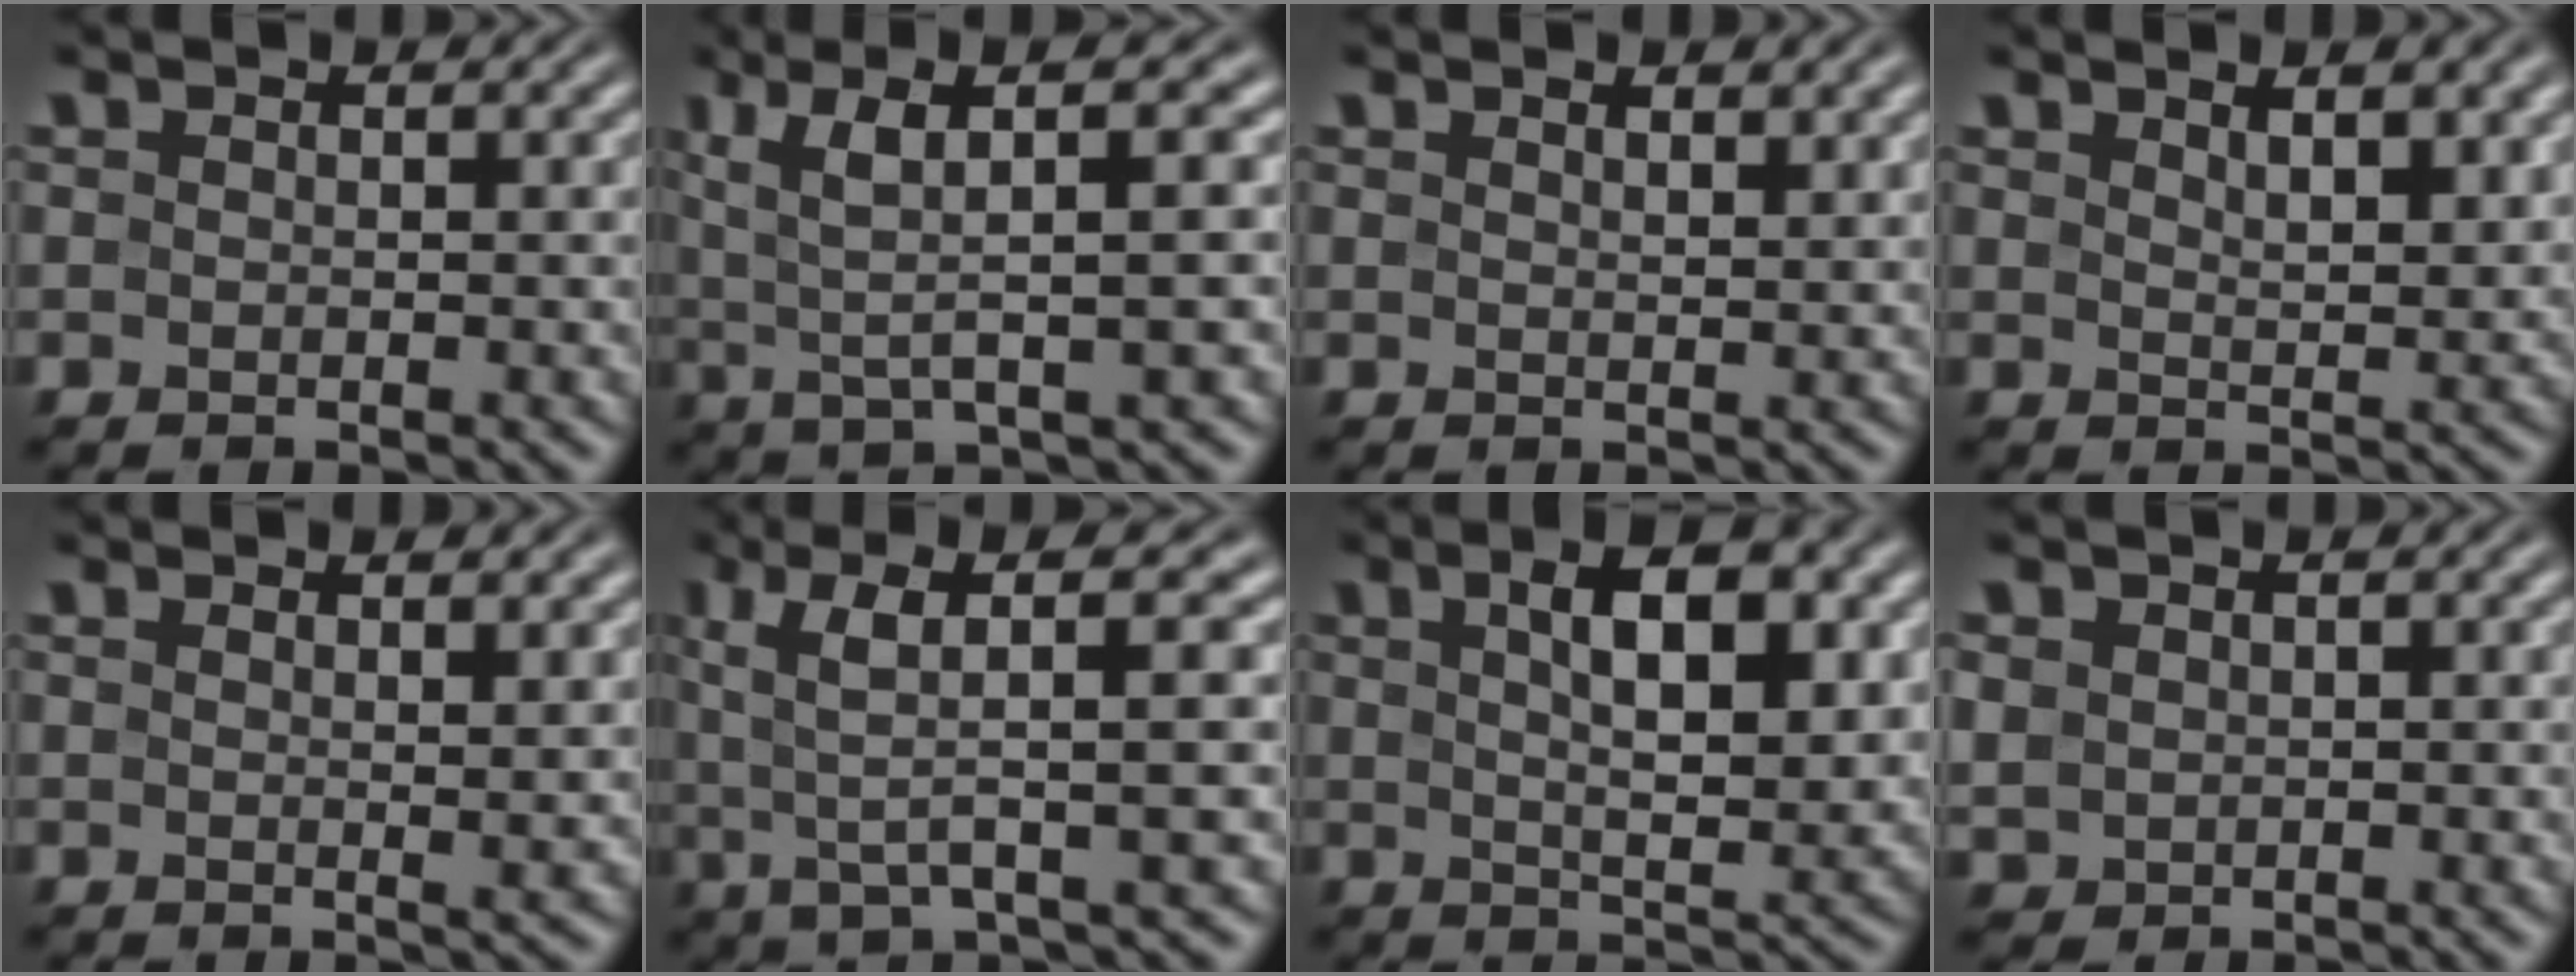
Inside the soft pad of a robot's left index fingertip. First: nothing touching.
{"total": 7.2, "force": [2.6, 1.6, 6.5], "torque": [-0.114, 0.015, 0.050]}
{"total": 1.6, "force": [1.2, 0.4, 1.0], "torque": [-0.015, -0.001, 0.022]}
{"total": 3.6, "force": [2.1, 1.2, 2.7], "torque": [-0.044, -0.005, 0.041]}
{"total": 2.8, "force": [1.3, 0.7, 2.4], "torque": [-0.028, 0.000, 0.015]}
{"total": 7.4, "force": [2.5, 1.6, 6.7], "torque": [-0.117, 0.016, 0.045]}
{"total": 7.1, "force": [2.3, 2.6, 6.2], "torque": [-0.095, 0.002, 0.038]}
{"total": 1.6, "force": [0.5, 1.4, 0.5], "torque": [-0.014, -0.003, 0.014]}